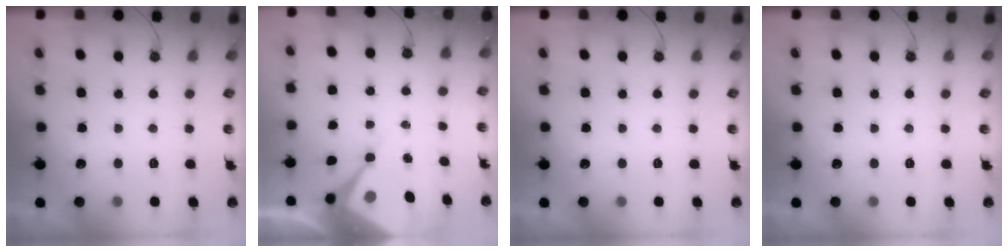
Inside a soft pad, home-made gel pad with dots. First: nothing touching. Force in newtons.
{"total": 9.7, "press": 9.7, "slide": 0.3}
{"total": 0.0}
{"total": 0.0}